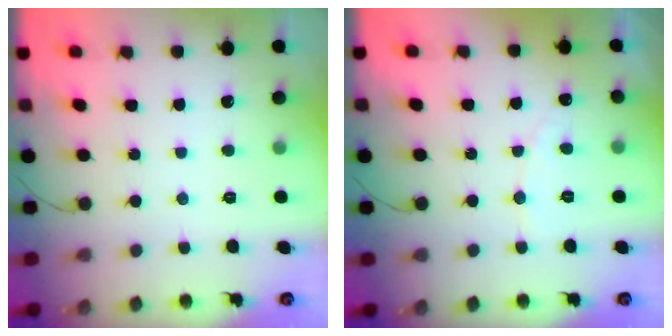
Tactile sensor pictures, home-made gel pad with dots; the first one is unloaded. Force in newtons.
{"total": 3.8, "press": 3.8, "slide": 0.3}